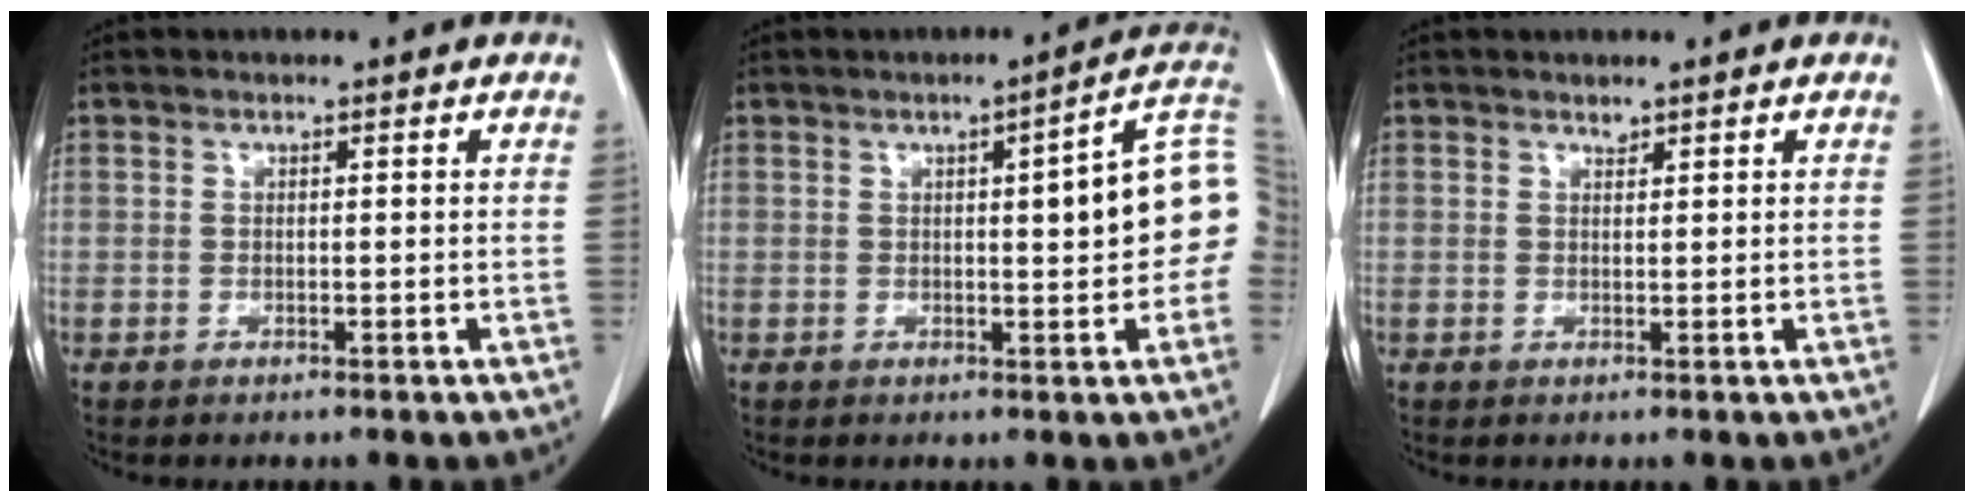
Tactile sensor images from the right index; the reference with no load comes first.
{"total": 10.7, "force": [0.5, 1.4, 10.6], "torque": [-0.130, 0.027, 0.002]}
{"total": 0.6, "force": [0.6, 0.2, 0.1], "torque": [-0.006, -0.004, 0.009]}